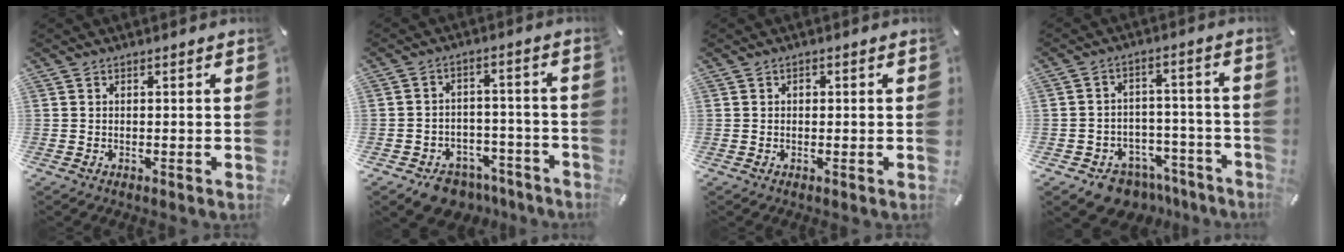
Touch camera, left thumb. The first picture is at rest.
{"total": 7.7, "force": [-5.8, 4.7, 1.7], "torque": [-0.018, 0.049, -0.101]}
{"total": 0.9, "force": [0.1, 0.8, 0.5], "torque": [-0.001, 0.001, 0.000]}
{"total": 7.4, "force": [-5.4, 4.9, 1.3], "torque": [-0.010, 0.040, -0.092]}